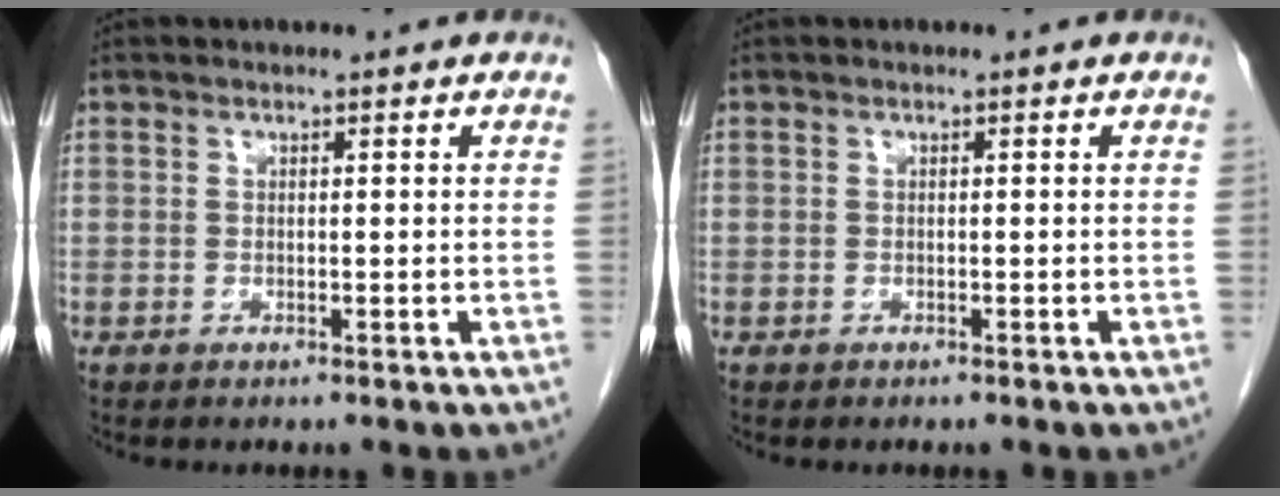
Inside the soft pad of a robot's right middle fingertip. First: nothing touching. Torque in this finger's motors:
{"motor_torque": [-0.23, -0.04, -0.05, 0.00]}